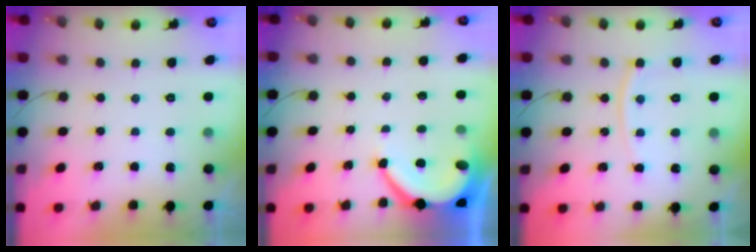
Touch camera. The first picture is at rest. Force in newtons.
{"total": 6.4, "press": 6.4, "slide": 0.5}
{"total": 9.2, "press": 9.1, "slide": 1.2}